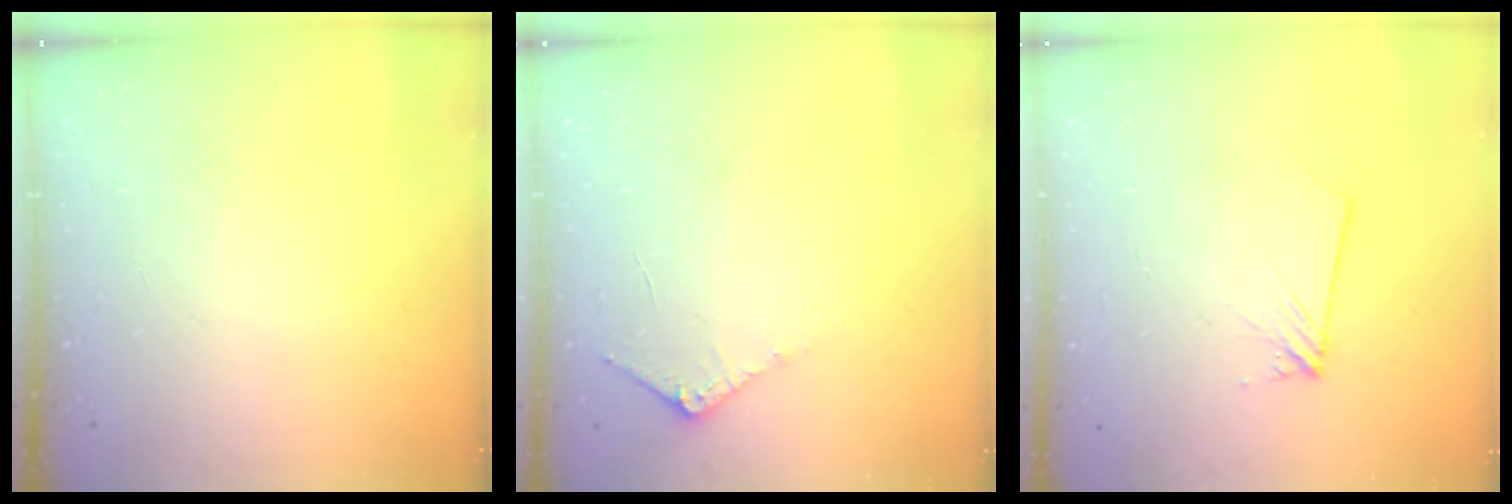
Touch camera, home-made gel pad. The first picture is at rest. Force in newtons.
{"total": 5.7, "press": 5.7, "slide": 0.6}
{"total": 1.7, "press": 1.7, "slide": 0.1}